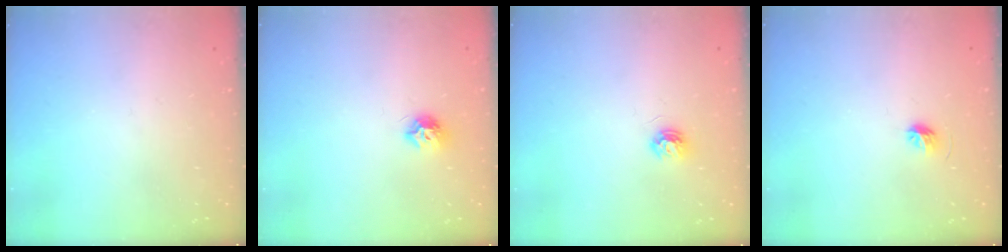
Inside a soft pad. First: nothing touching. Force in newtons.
{"total": 7.1, "press": 7.1, "slide": 0.2}
{"total": 4.7, "press": 4.6, "slide": 0.5}
{"total": 4.6, "press": 4.4, "slide": 1.4}